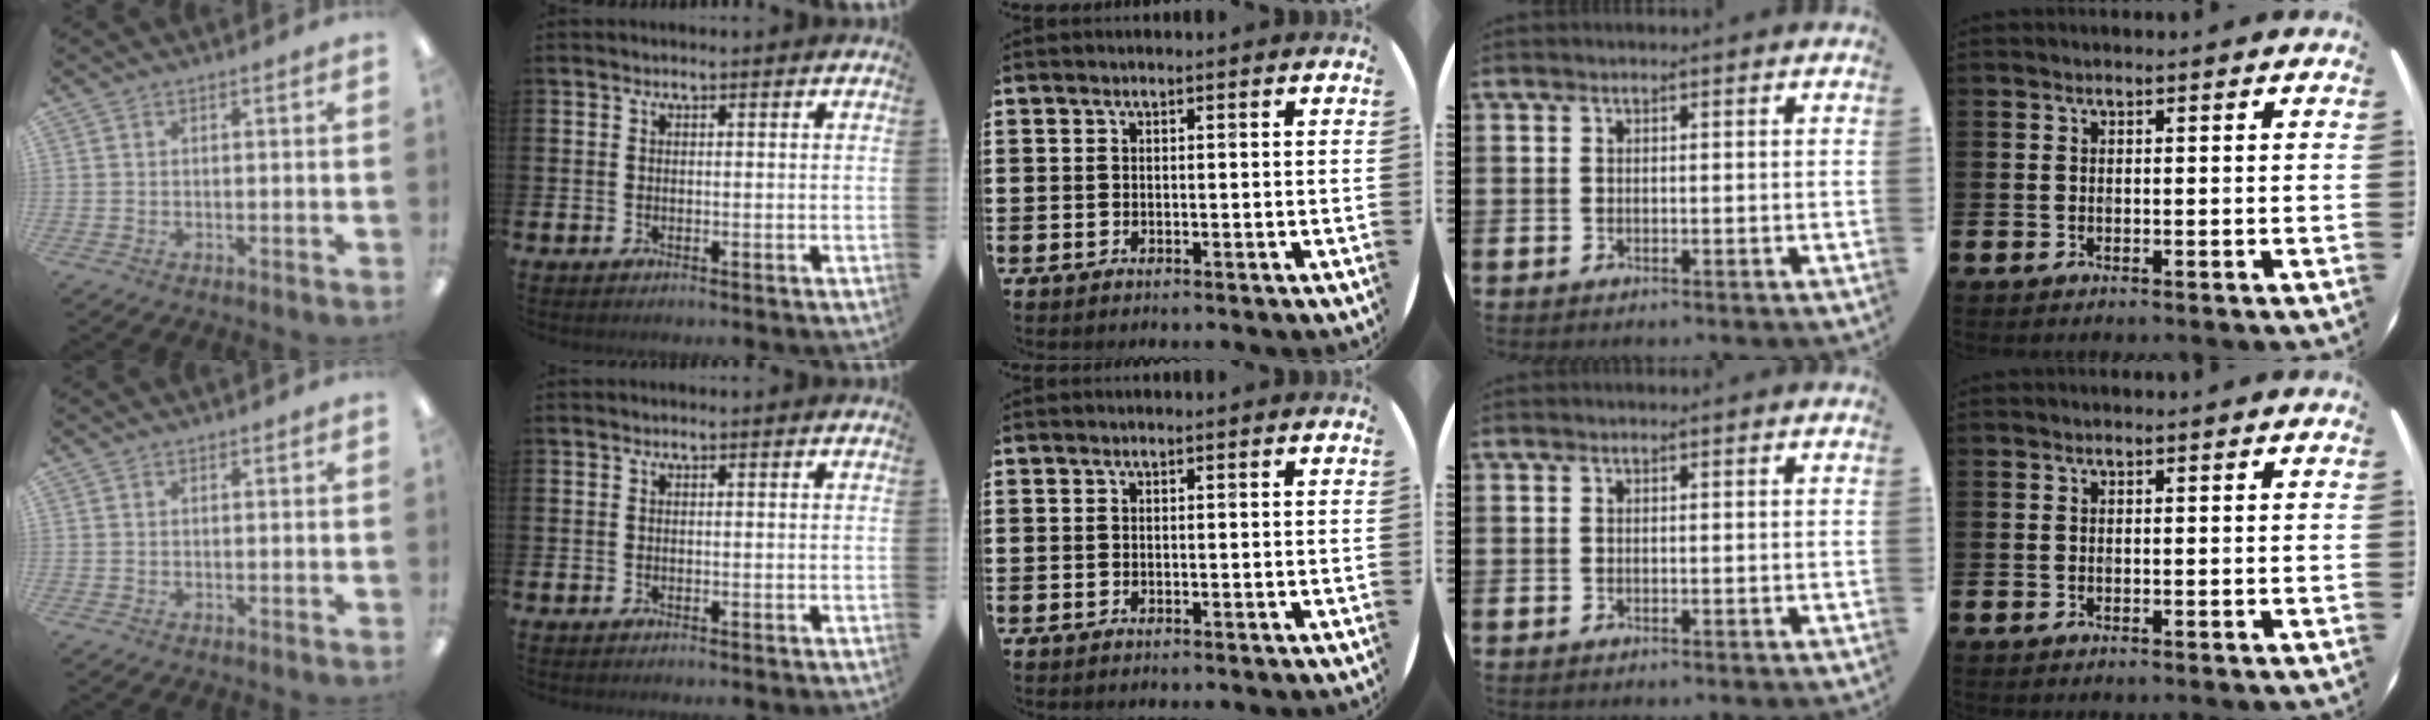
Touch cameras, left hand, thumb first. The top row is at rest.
{}